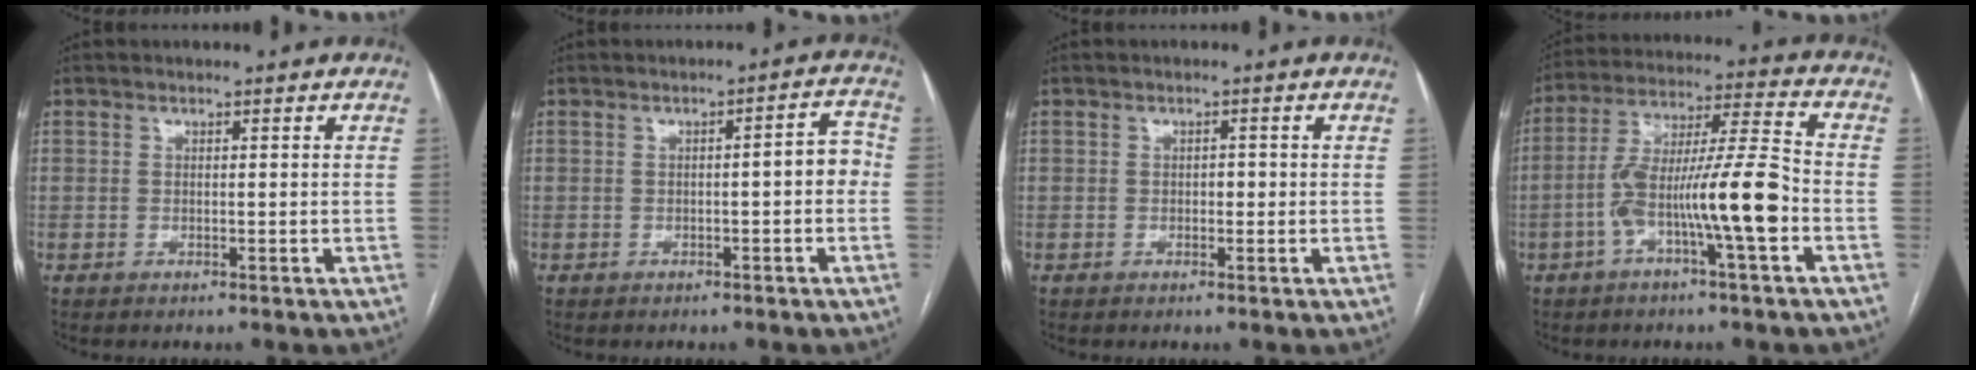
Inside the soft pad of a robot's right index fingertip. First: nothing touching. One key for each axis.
{"total": 4.2, "fx": -0.4, "fy": 0.9, "fz": 4.1, "tx": -0.049, "ty": 0.021, "tz": -0.005}
{"total": 1.3, "fx": -0.1, "fy": 0.8, "fz": 1.0, "tx": -0.013, "ty": 0.004, "tz": -0.001}
{"total": 13.9, "fx": -4.3, "fy": 0.7, "fz": 13.1, "tx": -0.240, "ty": 0.017, "tz": -0.078}